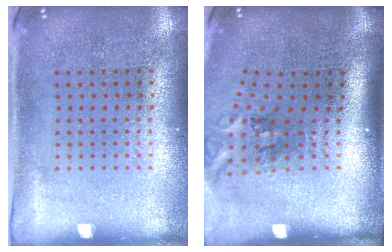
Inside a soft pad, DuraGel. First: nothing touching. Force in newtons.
{"total": 2.0, "press": 1.2, "slide": 1.6}